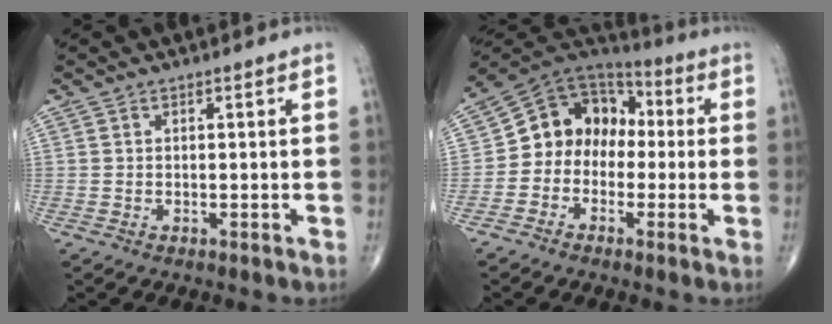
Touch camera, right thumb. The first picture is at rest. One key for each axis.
{"total": 12.0, "fx": -1.0, "fy": 9.9, "fz": 6.7, "tx": -0.076, "ty": 0.053, "tz": -0.036}